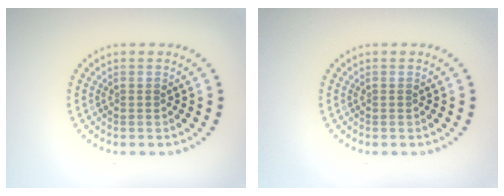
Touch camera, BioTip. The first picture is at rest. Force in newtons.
{"total": 0.0}